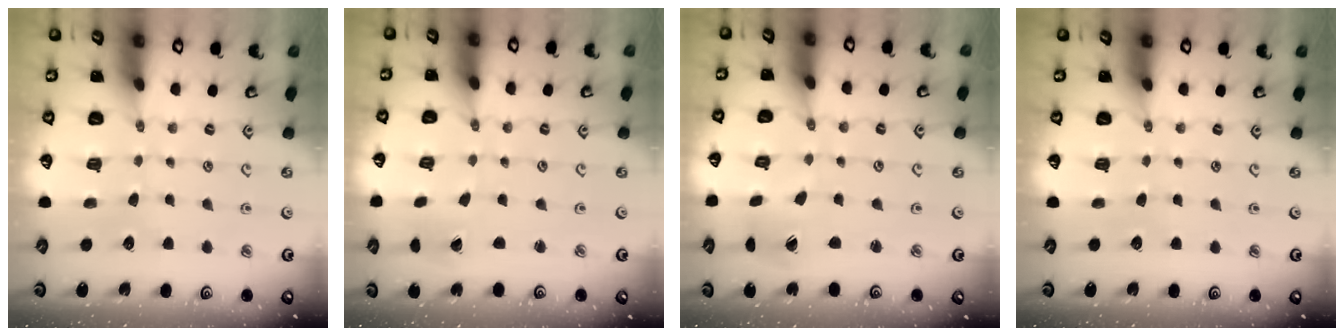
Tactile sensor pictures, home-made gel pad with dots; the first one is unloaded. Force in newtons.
{"total": 0.7, "press": 0.7, "slide": 0.0}
{"total": 2.5, "press": 2.5, "slide": 0.4}
{"total": 0.0}